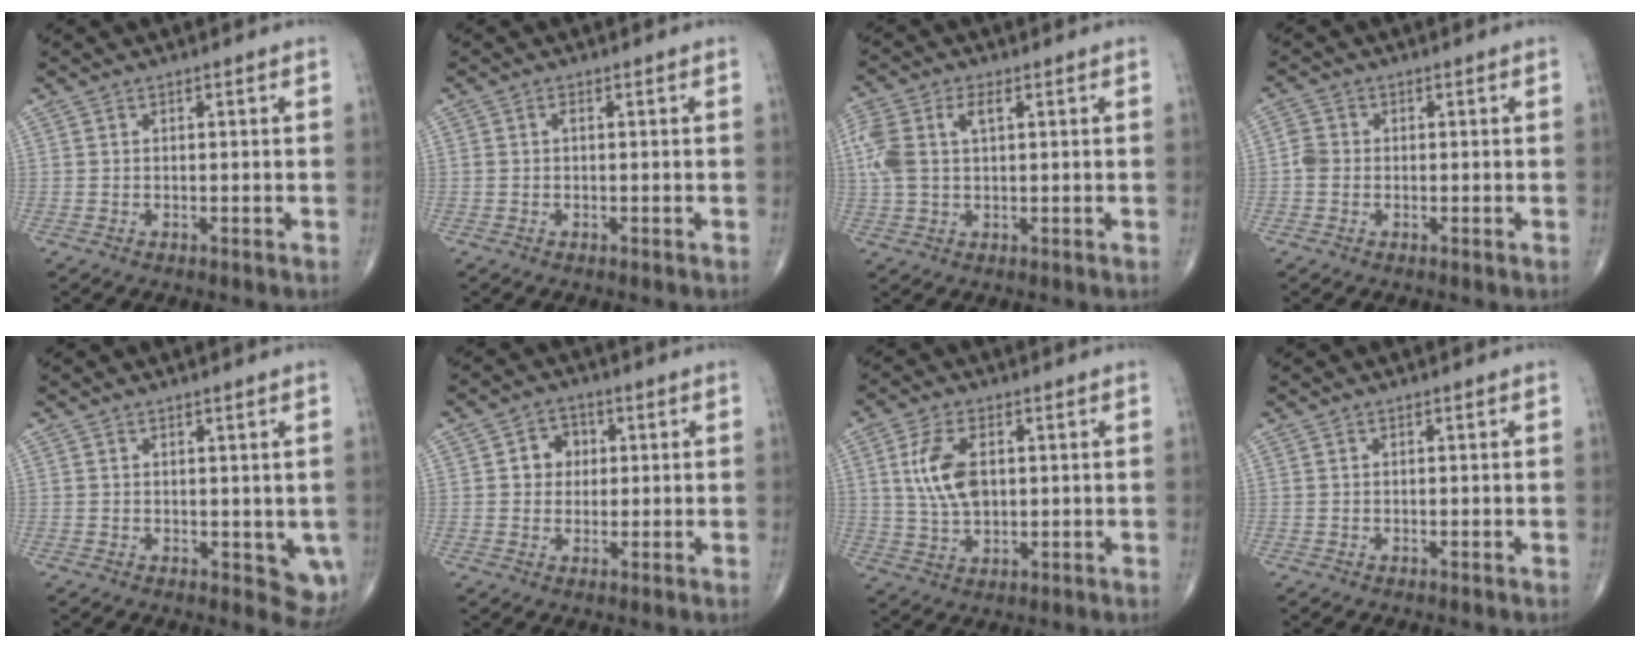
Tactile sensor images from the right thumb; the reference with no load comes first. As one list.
[{"total": 0.6, "force": [0.0, 0.3, 0.5], "torque": [-0.011, 0.001, -0.002]}, {"total": 9.7, "force": [2.3, 5.5, 7.7], "torque": [-0.196, 0.023, 0.049]}, {"total": 2.4, "force": [-0.4, 2.1, 1.2], "torque": [-0.018, 0.006, -0.015]}, {"total": 4.5, "force": [0.2, 2.4, 3.8], "torque": [-0.025, -0.008, 0.007]}, {"total": 4.8, "force": [0.8, 4.2, 2.2], "torque": [-0.003, 0.007, 0.005]}, {"total": 9.0, "force": [1.7, 5.0, 7.3], "torque": [-0.143, -0.003, 0.036]}, {"total": 0.0}]